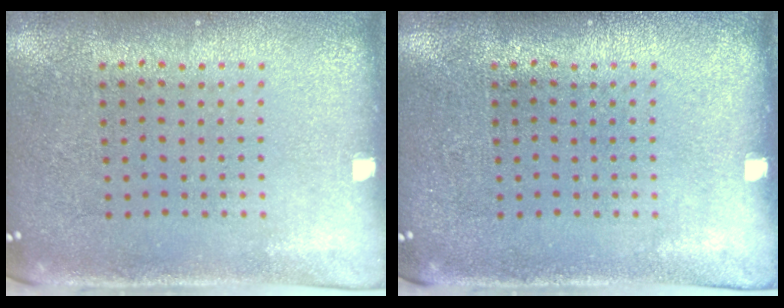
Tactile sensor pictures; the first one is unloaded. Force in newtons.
{"total": 0.0}